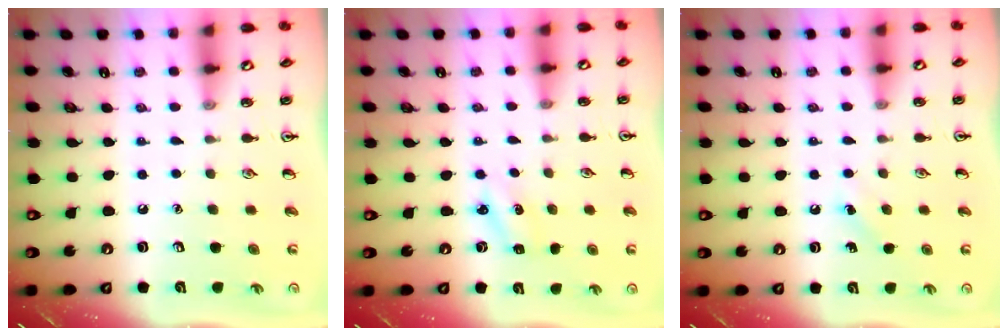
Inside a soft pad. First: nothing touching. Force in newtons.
{"total": 2.5, "press": 2.3, "slide": 0.9}
{"total": 4.0, "press": 3.7, "slide": 1.4}